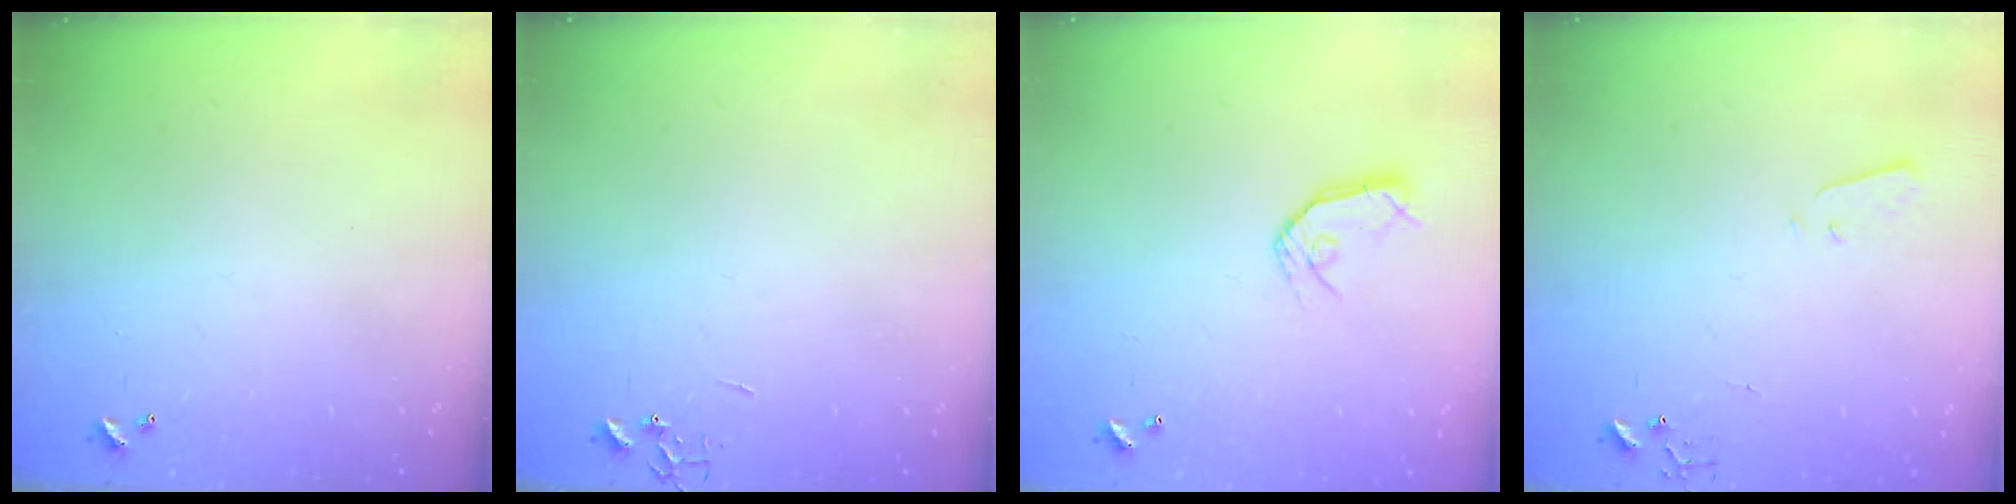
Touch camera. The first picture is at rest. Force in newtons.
{"total": 0.0}
{"total": 8.8, "press": 8.8, "slide": 0.6}
{"total": 1.9, "press": 1.9, "slide": 0.4}